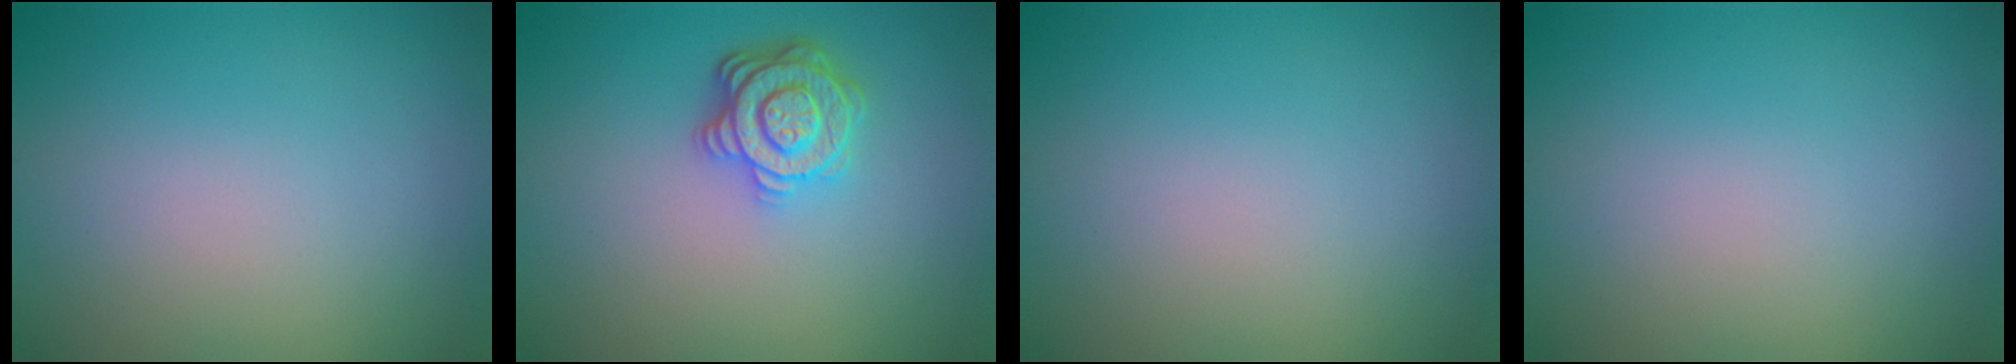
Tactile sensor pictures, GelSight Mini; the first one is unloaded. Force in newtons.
{"total": 3.8, "press": 3.2, "slide": 1.9}
{"total": 0.0}
{"total": 0.0}